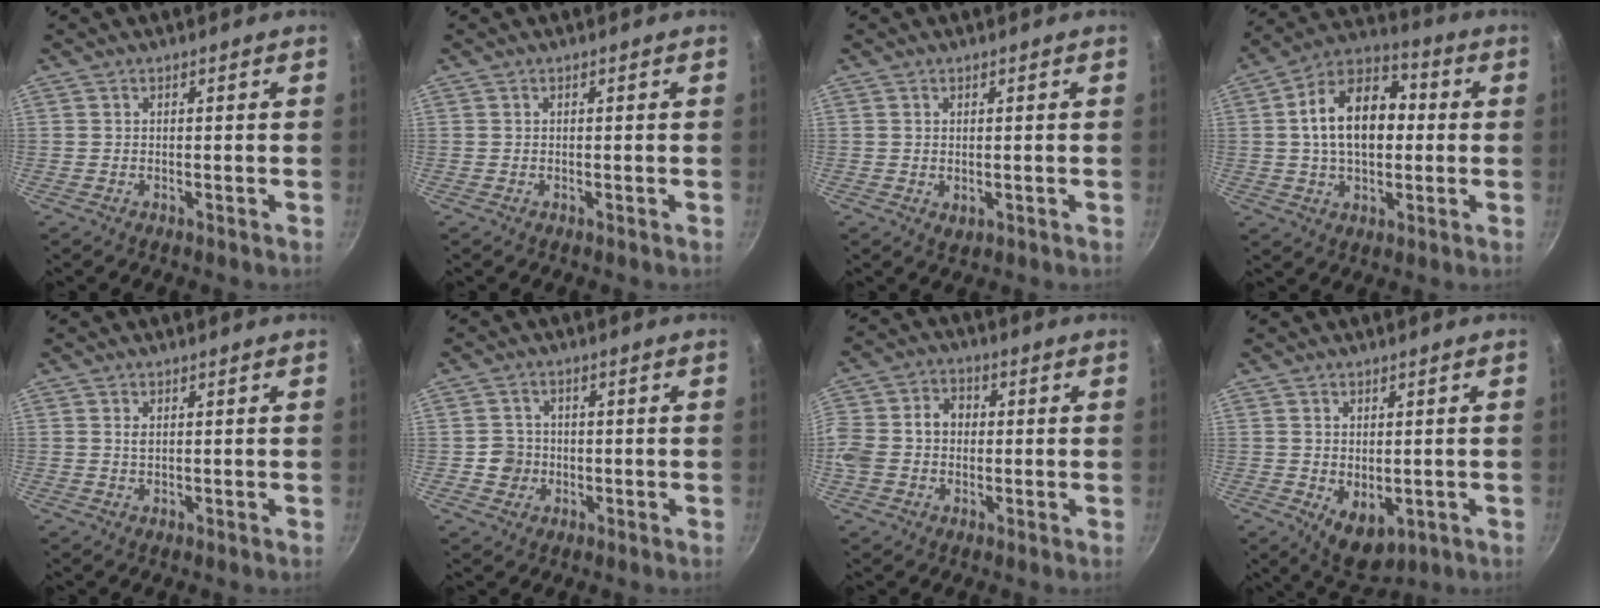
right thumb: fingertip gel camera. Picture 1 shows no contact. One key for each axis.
{"total": 0.0}
{"total": 1.2, "fx": 0.2, "fy": 0.7, "fz": 0.9, "tx": -0.013, "ty": -0.003, "tz": 0.004}
{"total": 16.4, "fx": 1.2, "fy": 10.5, "fz": 12.5, "tx": -0.169, "ty": 0.030, "tz": 0.004}
{"total": 1.1, "fx": 0.5, "fy": 0.6, "fz": 0.9, "tx": -0.016, "ty": -0.001, "tz": 0.009}
{"total": 3.8, "fx": -0.4, "fy": 3.6, "fz": 0.9, "tx": 0.009, "ty": 0.009, "tz": -0.009}
{"total": 11.0, "fx": 0.2, "fy": 9.0, "fz": 6.3, "tx": -0.116, "ty": 0.029, "tz": -0.011}
{"total": 6.4, "fx": -0.6, "fy": 4.1, "fz": 4.9, "tx": -0.061, "ty": -0.014, "tz": 0.007}